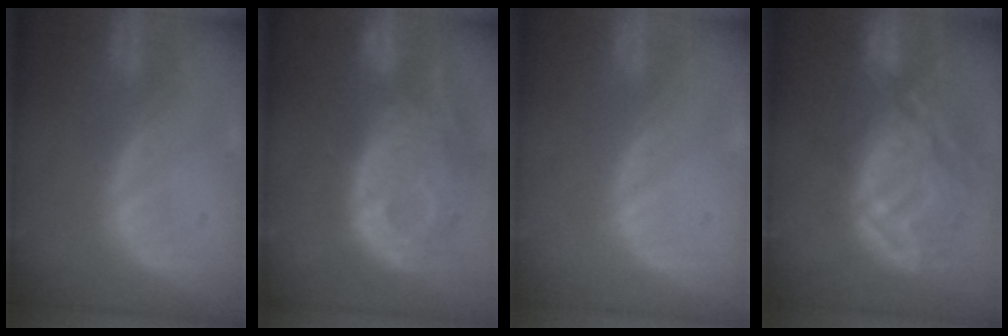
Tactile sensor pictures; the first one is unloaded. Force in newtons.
{"total": 12.2, "press": 10.8, "slide": 5.6}
{"total": 0.0}
{"total": 11.6, "press": 10.7, "slide": 4.6}